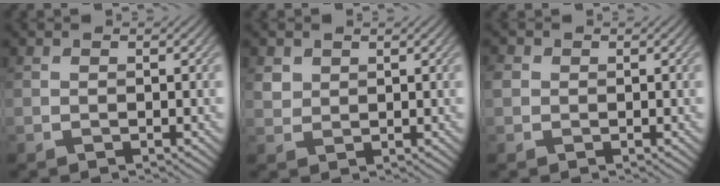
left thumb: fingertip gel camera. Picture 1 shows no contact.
{"total": 2.0, "force": [1.3, 1.4, 0.5], "torque": [-0.016, -0.001, 0.026]}
{"total": 1.6, "force": [0.2, 1.5, 0.6], "torque": [-0.016, 0.001, -0.001]}